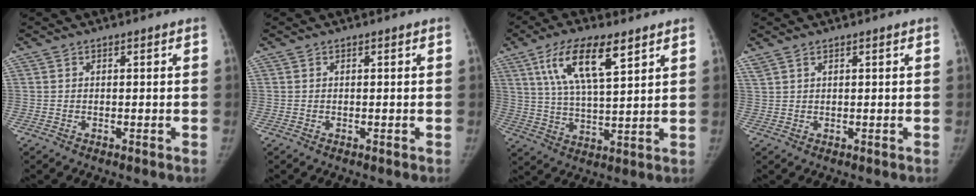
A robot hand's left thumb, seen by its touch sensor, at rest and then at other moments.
{"total": 0.0}
{"total": 13.1, "force": [6.6, 4.3, 10.4], "torque": [-0.176, -0.024, 0.124]}
{"total": 1.7, "force": [1.4, 0.4, 1.0], "torque": [-0.024, 0.011, 0.031]}